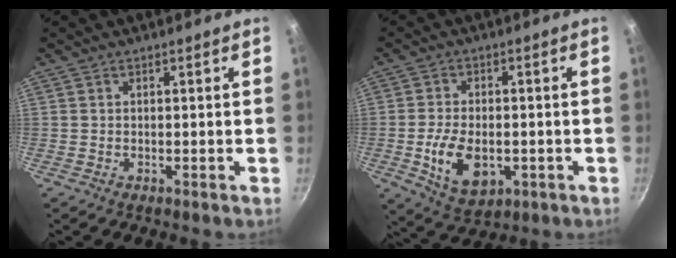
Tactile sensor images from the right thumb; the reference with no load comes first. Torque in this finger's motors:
{"motor_torque": [-0.20, 0.52, 1.10, -0.37, 0.01]}